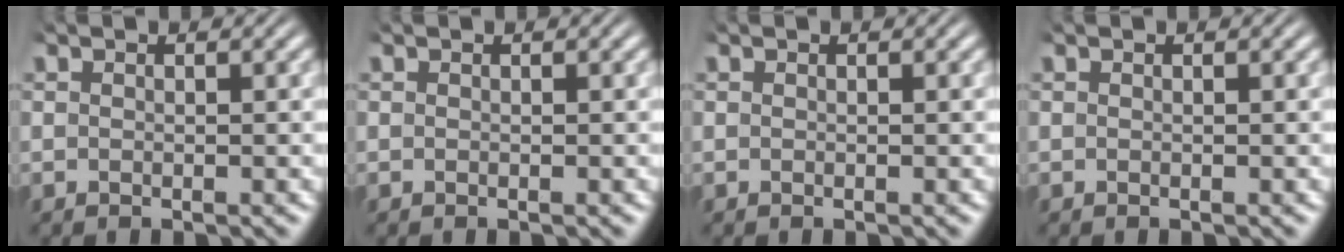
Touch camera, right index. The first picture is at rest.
{"total": 0.0}
{"total": 0.0}
{"total": 0.0}